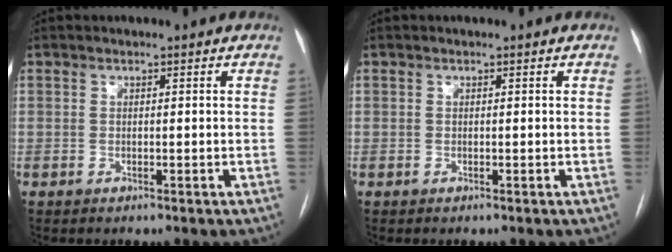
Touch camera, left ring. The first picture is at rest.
{"total": 0.0}